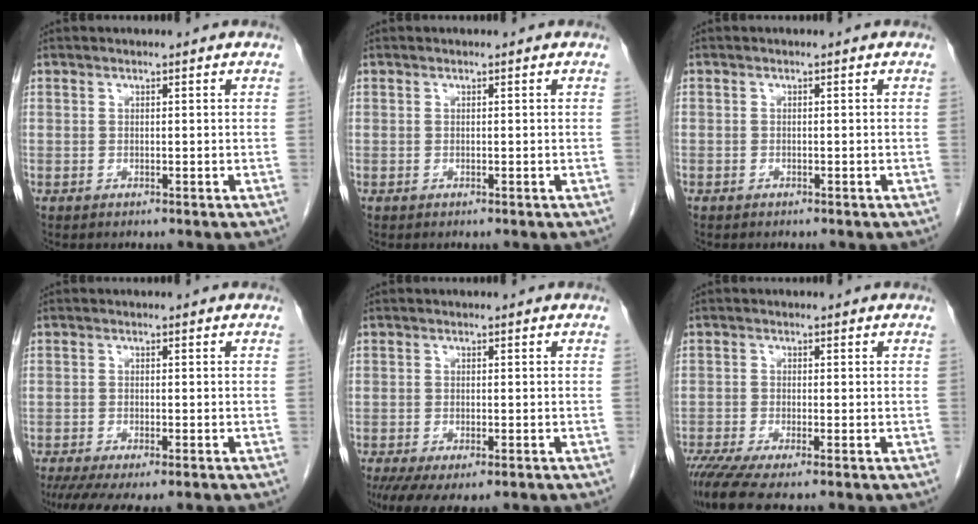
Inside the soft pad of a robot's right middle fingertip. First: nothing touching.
{"total": 0.0}
{"total": 0.5, "force": [-0.4, 0.4, 0.0], "torque": [-0.007, 0.003, -0.009]}
{"total": 9.2, "force": [-7.1, 2.0, 5.5], "torque": [-0.088, -0.017, -0.108]}
{"total": 8.5, "force": [-5.7, 3.1, 5.5], "torque": [-0.093, -0.020, -0.086]}
{"total": 5.6, "force": [-4.3, 0.2, 3.7], "torque": [-0.062, -0.014, -0.077]}